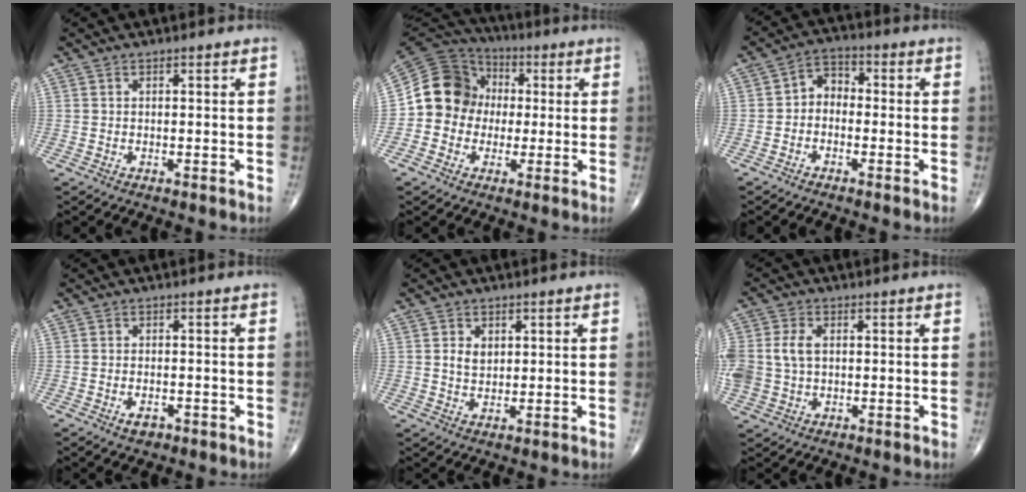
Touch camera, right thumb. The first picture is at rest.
{"total": 12.8, "force": [-0.1, 11.7, 5.2], "torque": [-0.070, 0.030, -0.012]}
{"total": 4.8, "force": [-0.9, 3.7, 2.9], "torque": [-0.028, 0.025, -0.033]}
{"total": 2.3, "force": [-1.3, 1.3, 1.4], "torque": [-0.021, 0.004, -0.019]}
{"total": 3.4, "force": [0.9, 2.5, 2.1], "torque": [-0.024, -0.005, 0.019]}
{"total": 8.0, "force": [0.6, 5.7, 5.7], "torque": [-0.134, 0.009, 0.016]}